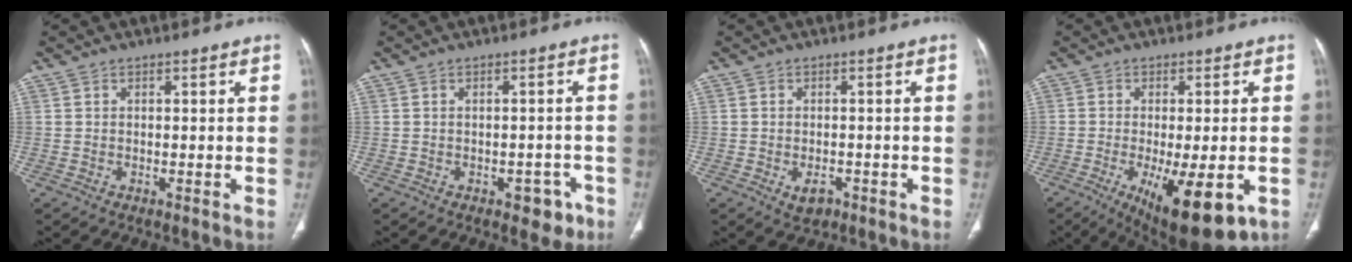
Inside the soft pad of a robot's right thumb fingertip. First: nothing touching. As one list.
[{"total": 4.4, "force": [-2.3, 2.7, 2.6], "torque": [-0.012, 0.017, -0.023]}, {"total": 3.1, "force": [-1.4, 2.0, 1.9], "torque": [-0.024, 0.005, -0.014]}, {"total": 14.8, "force": [-5.5, 5.3, 12.7], "torque": [-0.174, -0.014, -0.066]}]